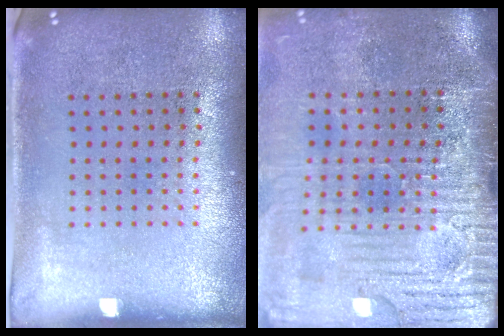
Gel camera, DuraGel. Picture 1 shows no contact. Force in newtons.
{"total": 4.6, "press": 4.0, "slide": 2.3}